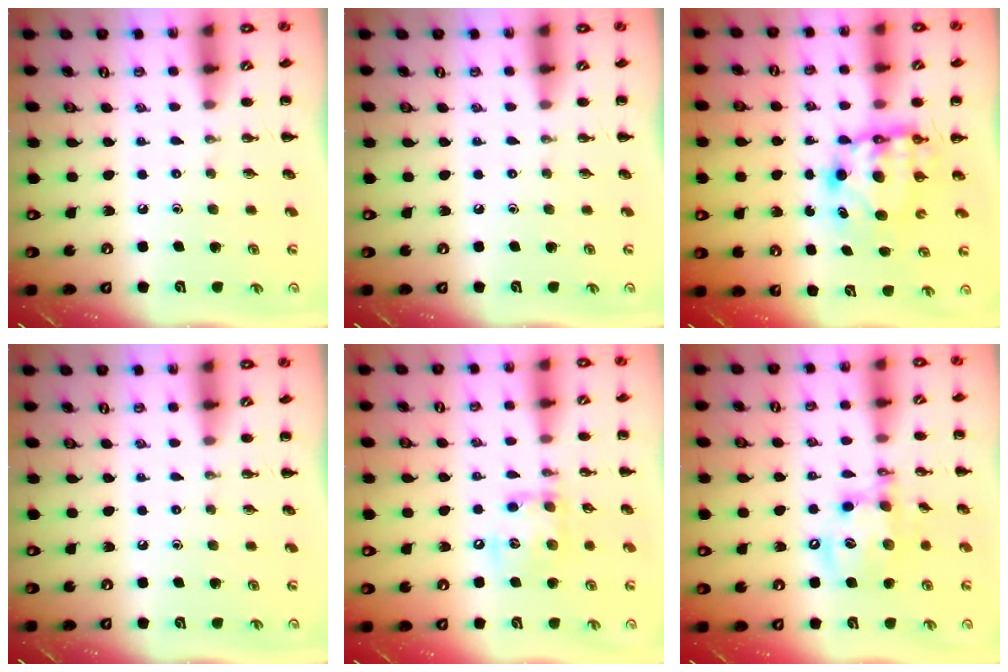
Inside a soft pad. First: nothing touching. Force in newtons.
{"total": 0.0}
{"total": 6.9, "press": 6.6, "slide": 1.9}
{"total": 0.0}
{"total": 12.3, "press": 12.2, "slide": 1.9}
{"total": 14.3, "press": 14.0, "slide": 3.2}